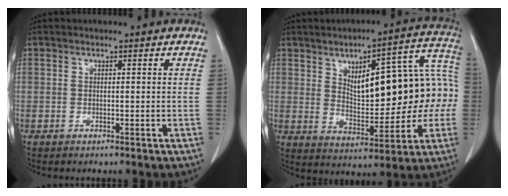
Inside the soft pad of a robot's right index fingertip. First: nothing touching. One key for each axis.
{"total": 18.2, "fx": 2.0, "fy": 7.0, "fz": 16.7, "tx": -0.221, "ty": 0.043, "tz": 0.039}